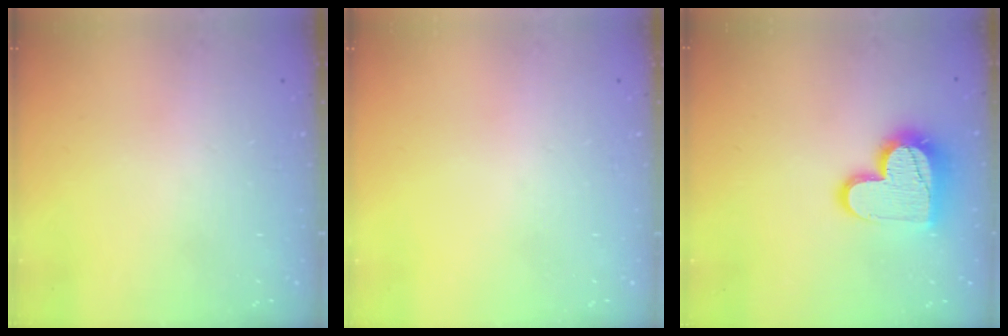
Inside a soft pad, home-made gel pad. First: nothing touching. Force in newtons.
{"total": 0.0}
{"total": 14.8, "press": 14.7, "slide": 1.0}